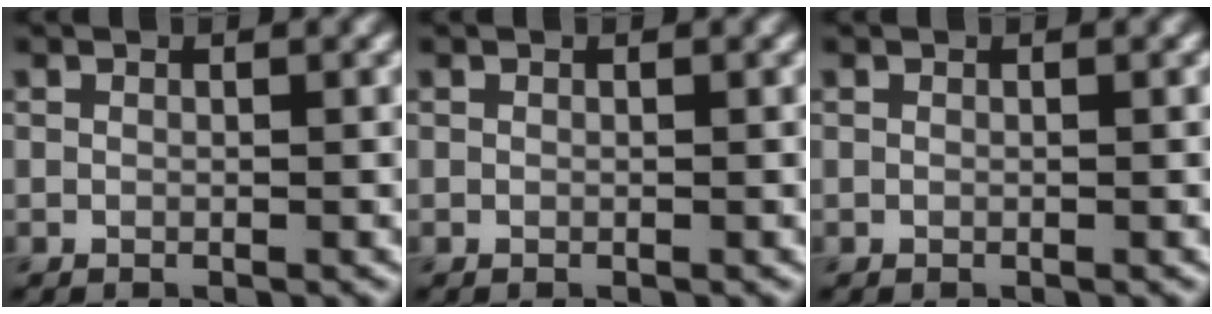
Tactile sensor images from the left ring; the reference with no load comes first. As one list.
[{"total": 0.0}, {"total": 0.0}]